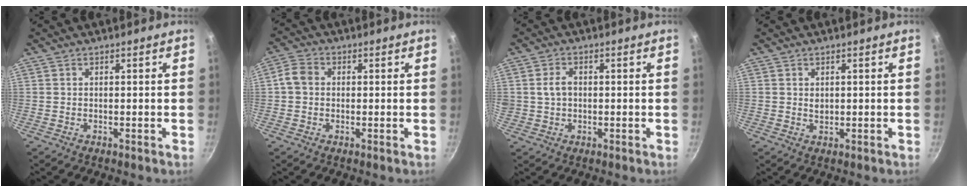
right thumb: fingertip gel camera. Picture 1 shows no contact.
{"total": 4.0, "force": [0.1, 3.3, 2.2], "torque": [-0.037, 0.010, -0.011]}
{"total": 3.5, "force": [0.2, 2.7, 2.3], "torque": [-0.030, 0.010, 0.006]}
{"total": 1.3, "force": [0.3, 1.0, 0.8], "torque": [-0.011, -0.003, 0.006]}